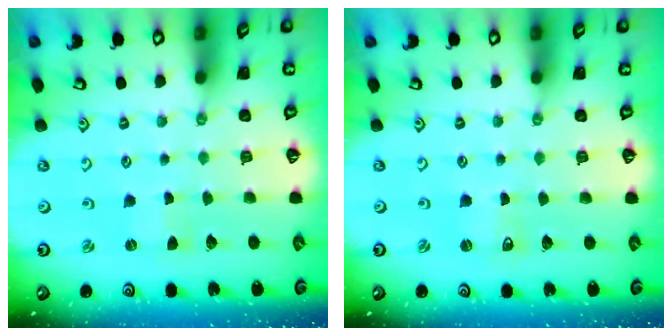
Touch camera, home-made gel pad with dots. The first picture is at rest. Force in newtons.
{"total": 1.5, "press": 1.5, "slide": 0.1}